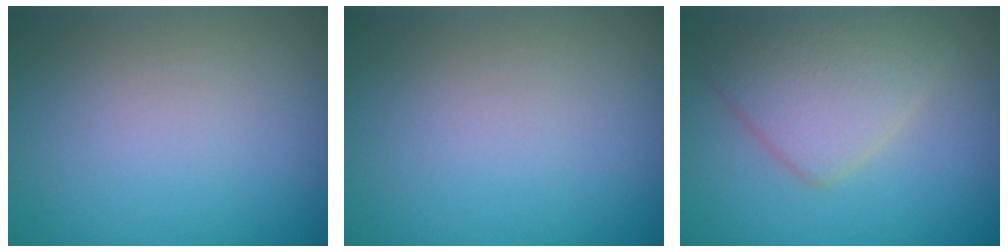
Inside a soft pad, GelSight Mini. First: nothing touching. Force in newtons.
{"total": 0.0}
{"total": 4.8, "press": 4.8, "slide": 0.3}